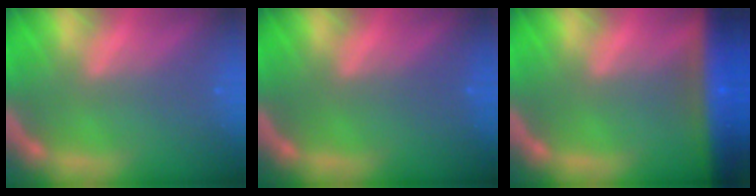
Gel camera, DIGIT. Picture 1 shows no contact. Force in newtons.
{"total": 0.0}
{"total": 10.0}